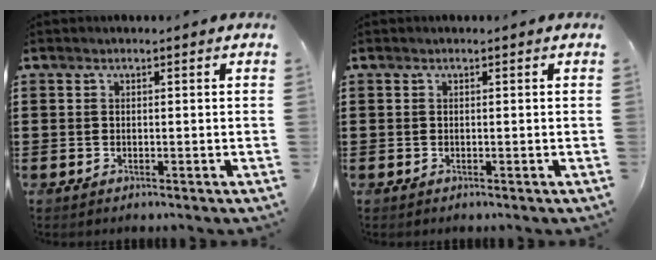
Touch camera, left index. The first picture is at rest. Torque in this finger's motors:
{"motor_torque": [0.00, 0.00, 0.00, 0.00]}